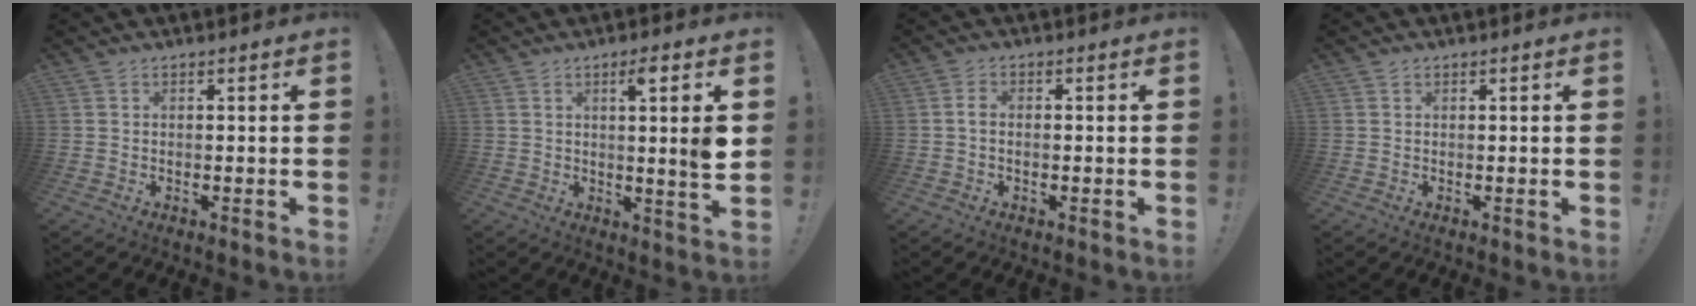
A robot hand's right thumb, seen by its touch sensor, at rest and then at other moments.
{"total": 7.9, "force": [1.7, -0.7, 7.7], "torque": [-0.111, -0.011, 0.015]}
{"total": 1.9, "force": [-0.2, 1.0, 1.6], "torque": [-0.021, 0.003, -0.005]}
{"total": 0.0}